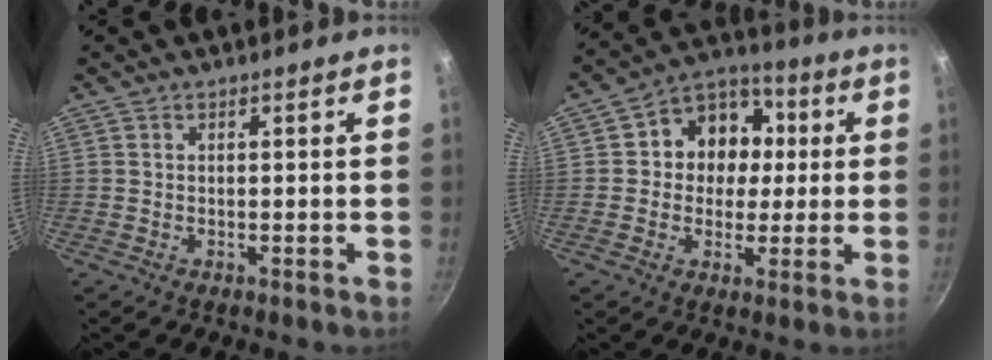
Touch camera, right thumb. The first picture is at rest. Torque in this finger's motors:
{"motor_torque": [-0.43, 0.83, -0.02, 0.09, 0.10]}